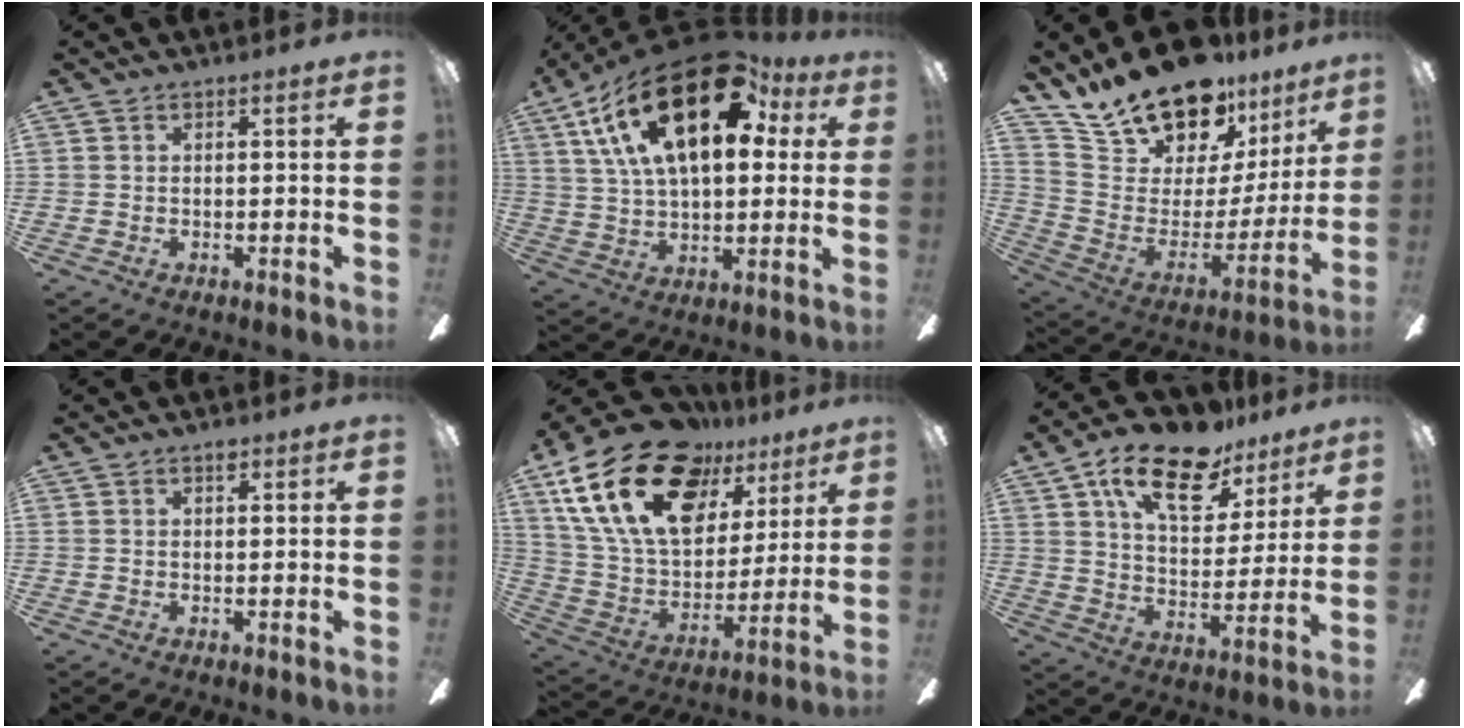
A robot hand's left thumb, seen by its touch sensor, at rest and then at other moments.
{"total": 26.9, "force": [13.1, 13.2, 19.4], "torque": [-0.342, -0.052, 0.218]}
{"total": 19.0, "force": [16.8, 7.4, 5.3], "torque": [-0.117, -0.131, 0.309]}
{"total": 1.5, "force": [0.7, 0.9, 1.0], "torque": [-0.004, -0.002, 0.008]}
{"total": 26.1, "force": [14.6, 14.8, 15.6], "torque": [-0.288, -0.080, 0.269]}
{"total": 19.2, "force": [12.3, 9.3, 11.4], "torque": [-0.190, -0.058, 0.212]}